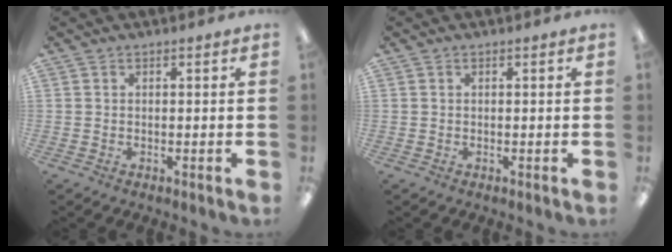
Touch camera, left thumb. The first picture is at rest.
{"total": 0.0}